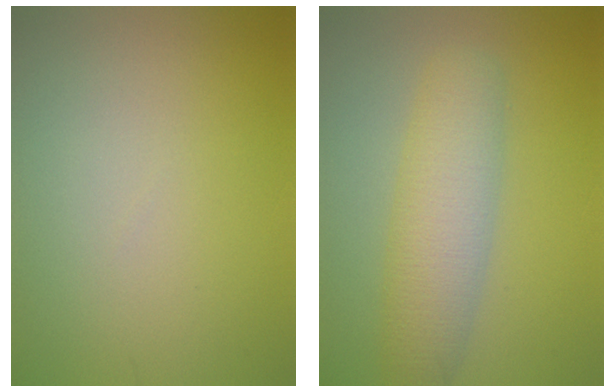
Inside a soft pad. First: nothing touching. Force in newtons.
{"total": 5.5, "press": 5.5, "slide": 0.1}